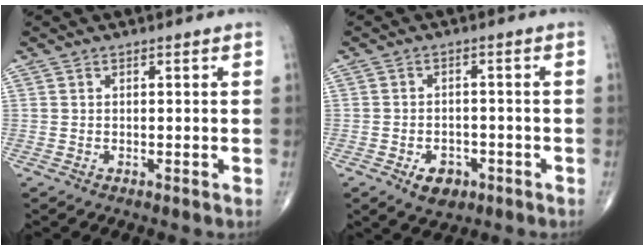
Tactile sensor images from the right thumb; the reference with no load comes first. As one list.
[{"total": 5.1, "force": [-2.5, 3.4, 2.9], "torque": [-0.031, 0.009, -0.033]}]